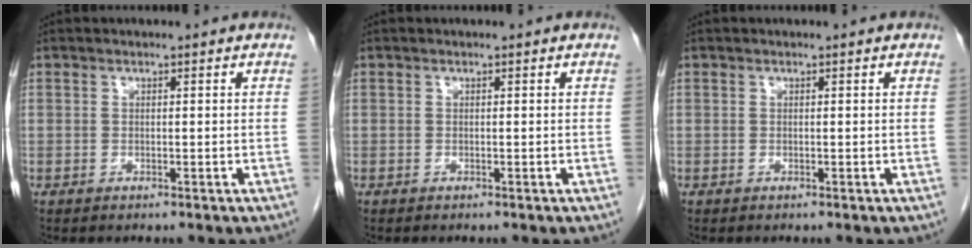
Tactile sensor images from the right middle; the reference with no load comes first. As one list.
[{"total": 0.0}, {"total": 0.0}]